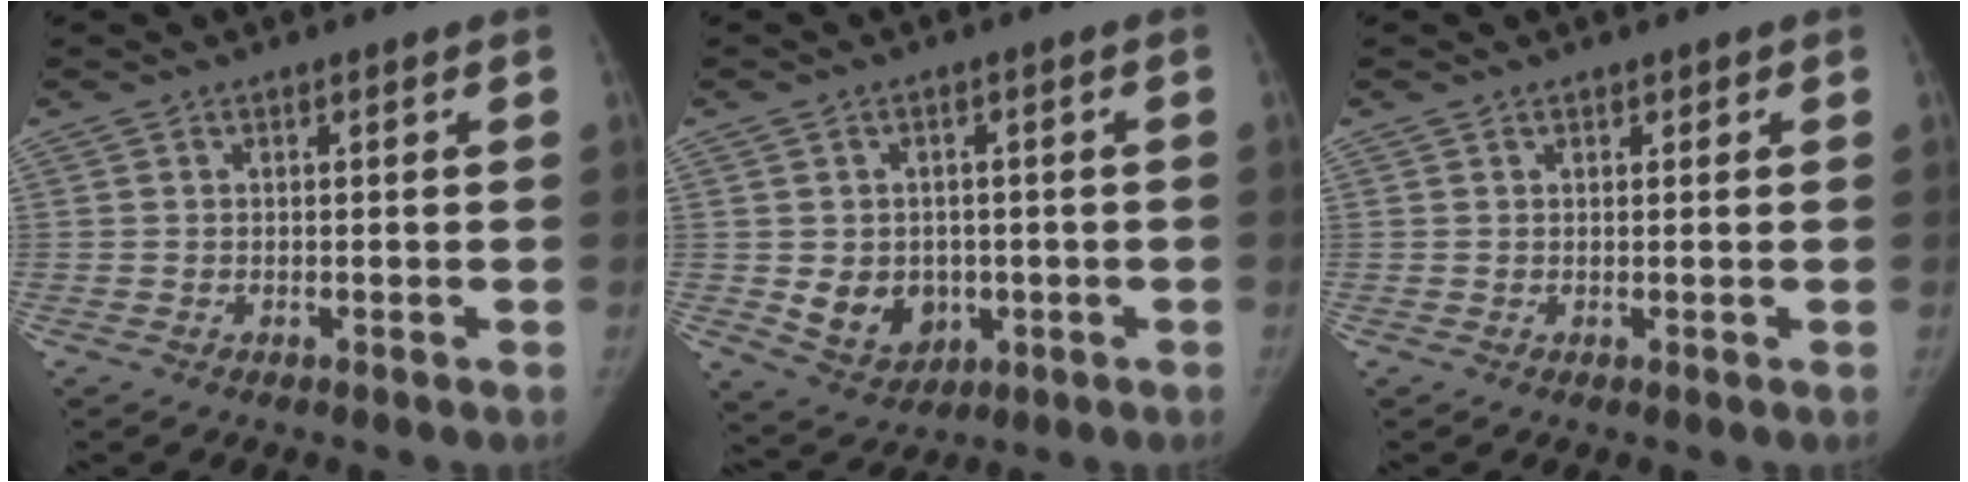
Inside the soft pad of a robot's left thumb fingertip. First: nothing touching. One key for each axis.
{"total": 8.4, "fx": -1.1, "fy": 6.9, "fz": 4.5, "tx": -0.040, "ty": -0.003, "tz": 0.001}
{"total": 0.7, "fx": 0.5, "fy": 0.4, "fz": 0.1, "tx": 0.006, "ty": -0.003, "tz": 0.005}